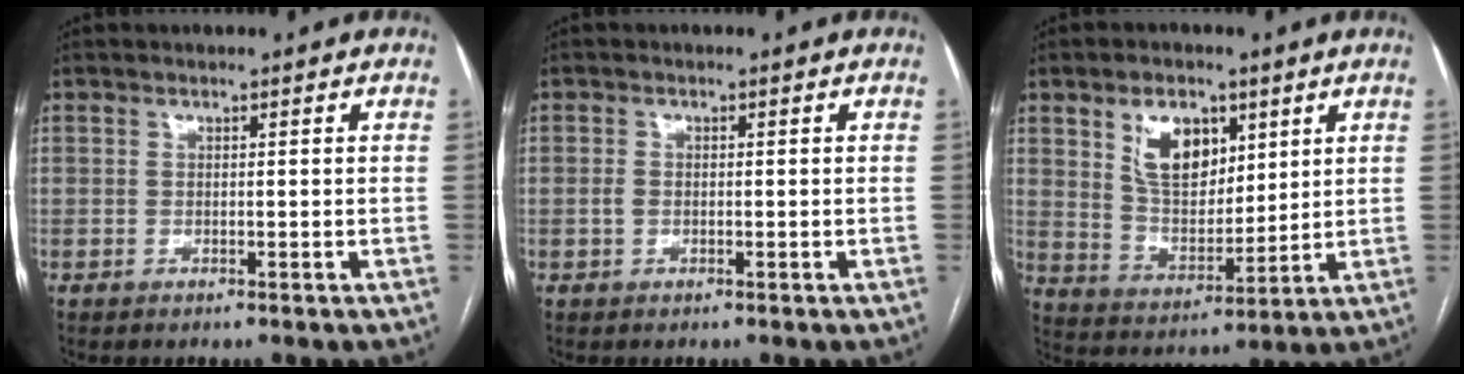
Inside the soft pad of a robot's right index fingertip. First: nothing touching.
{"total": 1.3, "force": [-0.2, 0.9, 0.9], "torque": [-0.020, 0.003, -0.002]}
{"total": 10.2, "force": [4.8, 5.8, 6.9], "torque": [-0.130, 0.011, 0.096]}